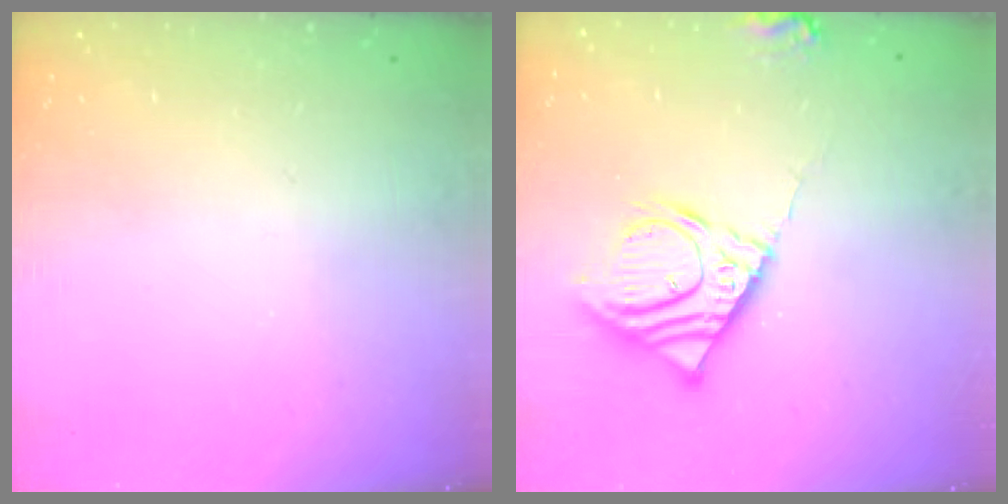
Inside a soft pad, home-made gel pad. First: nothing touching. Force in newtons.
{"total": 14.6, "press": 14.3, "slide": 2.7}